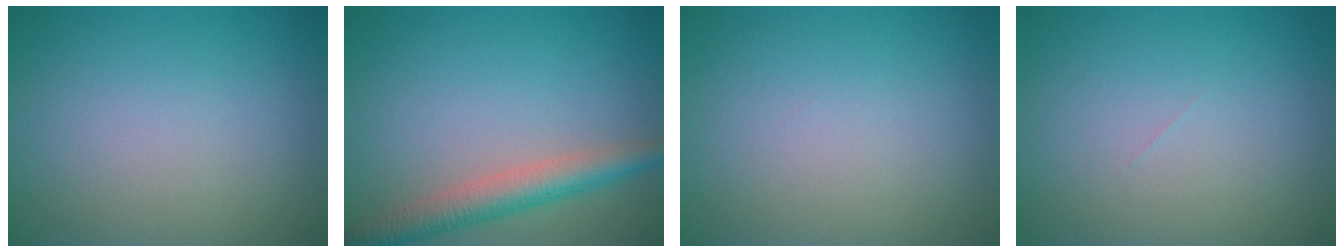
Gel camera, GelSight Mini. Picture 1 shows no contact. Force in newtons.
{"total": 4.1, "press": 4.1, "slide": 0.1}
{"total": 0.0}
{"total": 0.0}